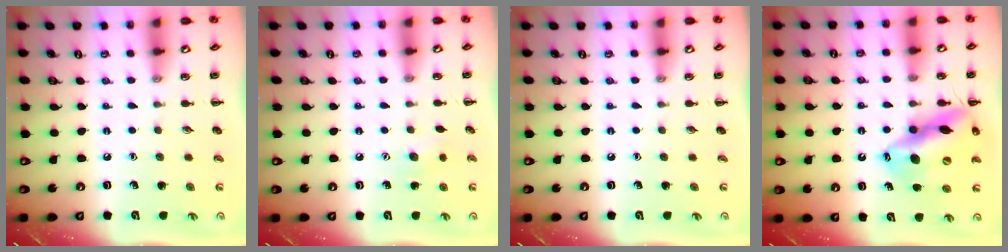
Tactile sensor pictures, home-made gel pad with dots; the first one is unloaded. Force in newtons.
{"total": 5.7, "press": 5.6, "slide": 1.3}
{"total": 0.0}
{"total": 16.8, "press": 16.3, "slide": 4.1}